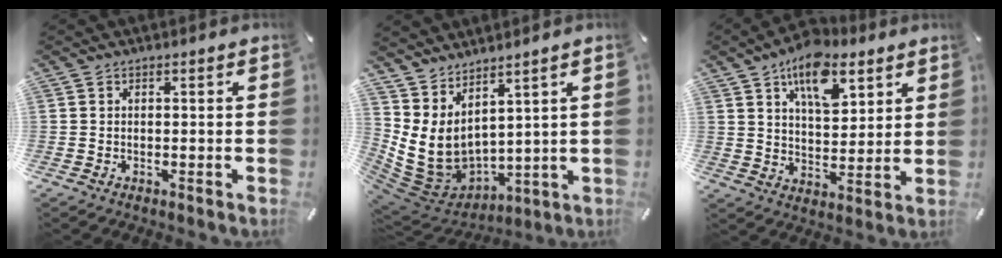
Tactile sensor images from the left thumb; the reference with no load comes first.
{"total": 9.6, "force": [3.9, 7.3, 4.8], "torque": [-0.110, -0.043, 0.085]}
{"total": 12.8, "force": [7.6, 6.9, 7.7], "torque": [-0.121, -0.025, 0.133]}